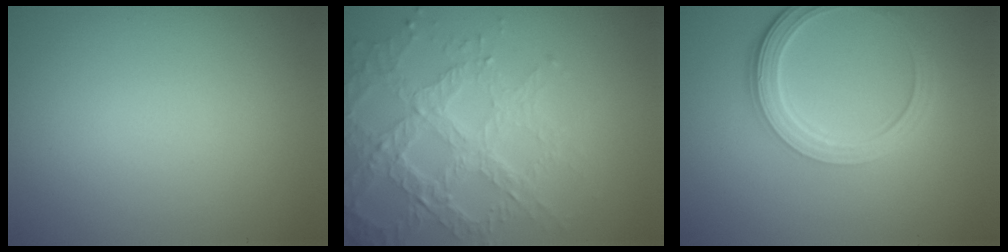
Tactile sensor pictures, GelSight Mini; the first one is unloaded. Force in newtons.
{"total": 5.8, "press": 4.8, "slide": 3.2}
{"total": 4.9, "press": 3.7, "slide": 3.2}